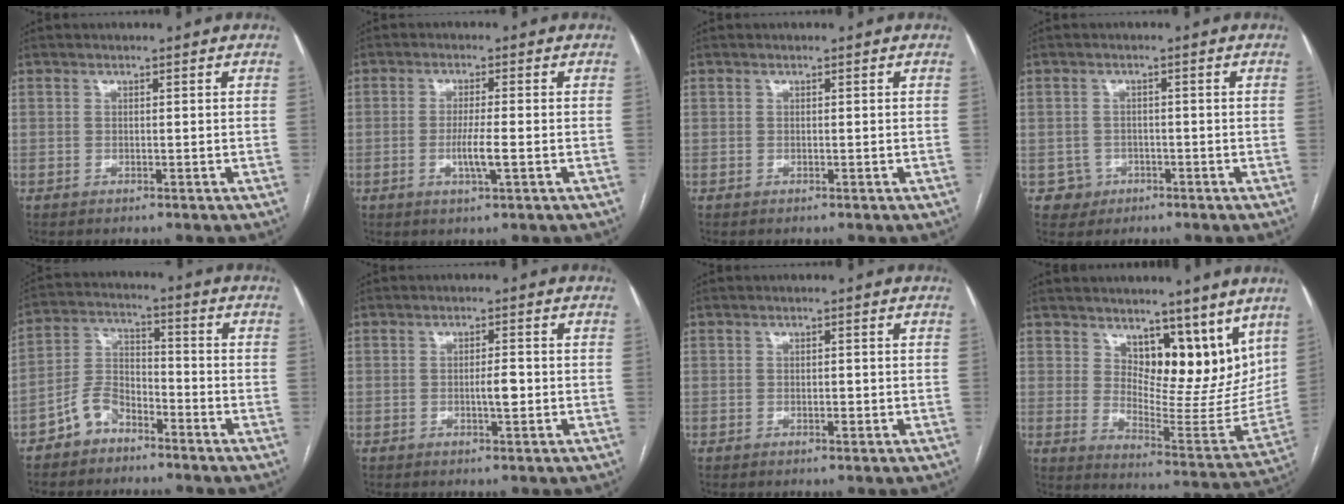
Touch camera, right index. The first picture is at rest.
{"total": 4.1, "force": [-1.0, 0.0, 3.9], "torque": [-0.076, -0.007, -0.019]}
{"total": 0.0}
{"total": 3.1, "force": [-1.1, 2.8, -0.4], "torque": [0.019, 0.015, -0.015]}
{"total": 6.6, "force": [-4.6, 3.6, 2.9], "torque": [-0.067, 0.015, -0.091]}
{"total": 2.6, "force": [-0.5, 0.5, 2.5], "torque": [-0.042, 0.001, -0.008]}
{"total": 1.2, "force": [-0.3, 0.5, 1.0], "torque": [-0.016, 0.000, -0.003]}
{"total": 12.8, "force": [8.8, 5.7, 7.3], "torque": [-0.091, -0.016, 0.146]}